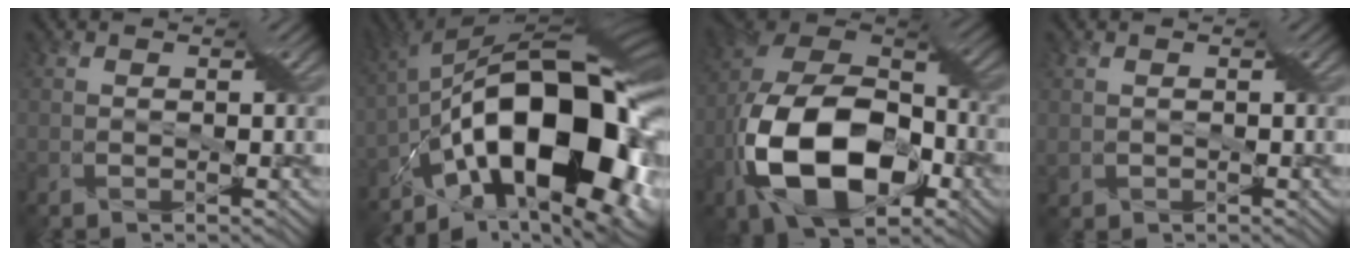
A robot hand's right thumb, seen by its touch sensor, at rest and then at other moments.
{"total": 19.5, "force": [-6.7, 8.7, 16.0], "torque": [-0.247, 0.001, -0.113]}
{"total": 16.9, "force": [-6.0, 9.9, 12.3], "torque": [-0.261, -0.024, -0.121]}
{"total": 0.9, "force": [0.0, 0.9, -0.2], "torque": [-0.009, -0.002, 0.000]}